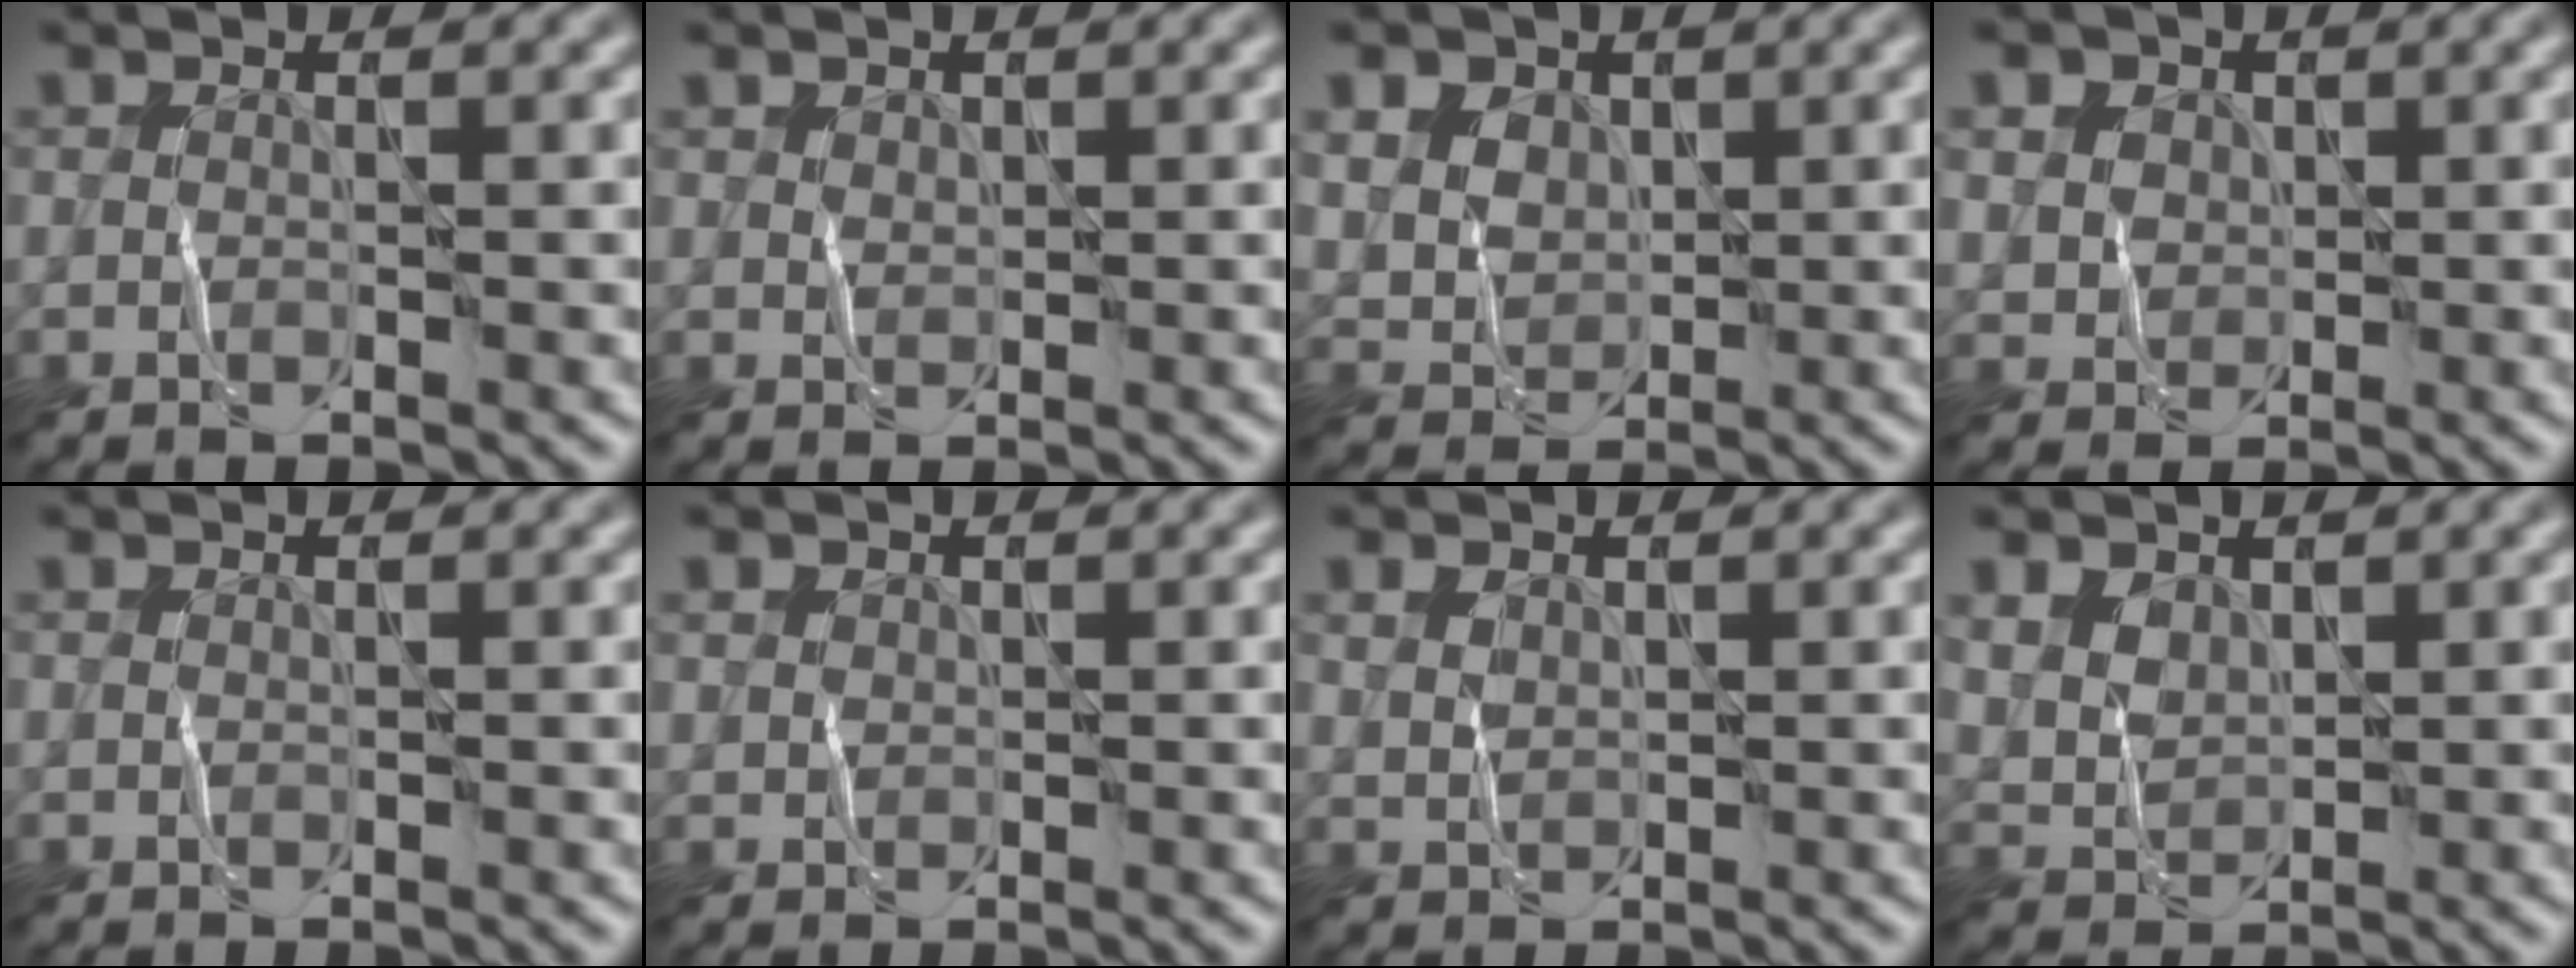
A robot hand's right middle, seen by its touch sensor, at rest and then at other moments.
{"total": 0.5, "force": [0.2, 0.0, -0.5], "torque": [-0.006, 0.001, 0.017]}
{"total": 3.5, "force": [2.1, 2.6, 1.0], "torque": [-0.057, 0.011, 0.045]}
{"total": 2.4, "force": [1.4, 1.9, 0.3], "torque": [-0.036, 0.006, 0.030]}
{"total": 0.0}
{"total": 0.5, "force": [0.3, 0.3, -0.3], "torque": [-0.005, -0.001, 0.012]}
{"total": 0.6, "force": [0.5, 0.3, -0.1], "torque": [-0.017, 0.000, 0.026]}
{"total": 1.4, "force": [1.1, 0.9, 0.0], "torque": [-0.026, 0.001, 0.040]}